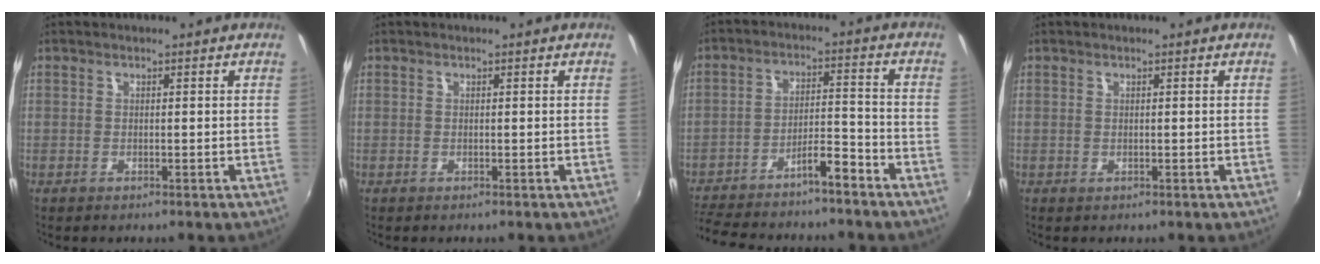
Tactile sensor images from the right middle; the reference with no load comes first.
{"total": 0.0}
{"total": 9.8, "force": [-8.5, 0.9, 4.7], "torque": [-0.096, 0.027, -0.145]}
{"total": 0.0}